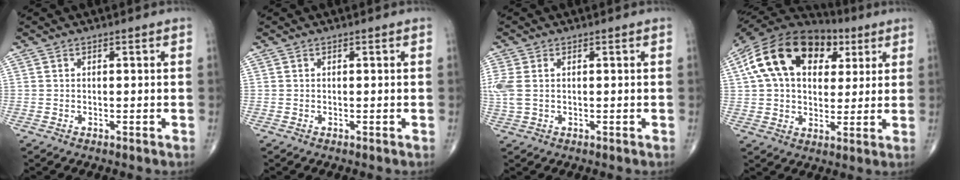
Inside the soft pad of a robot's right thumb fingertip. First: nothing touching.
{"total": 0.0}
{"total": 4.9, "force": [0.6, 3.0, 3.9], "torque": [-0.129, 0.015, 0.016]}
{"total": 22.4, "force": [7.7, 14.4, 15.3], "torque": [-0.260, 0.024, 0.122]}